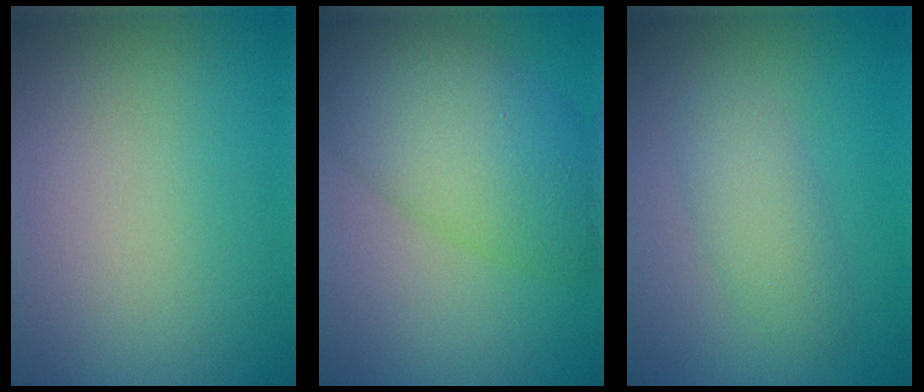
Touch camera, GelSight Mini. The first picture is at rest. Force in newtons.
{"total": 7.9, "press": 7.9, "slide": 0.1}
{"total": 2.8, "press": 2.8, "slide": 0.1}